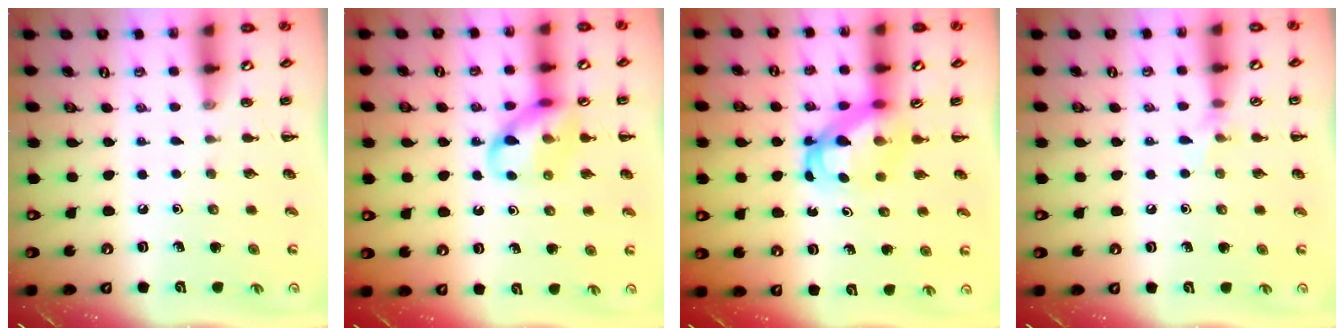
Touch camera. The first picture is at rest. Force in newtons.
{"total": 11.5, "press": 11.4, "slide": 1.6}
{"total": 5.0, "press": 4.9, "slide": 0.8}
{"total": 5.1, "press": 4.8, "slide": 1.7}